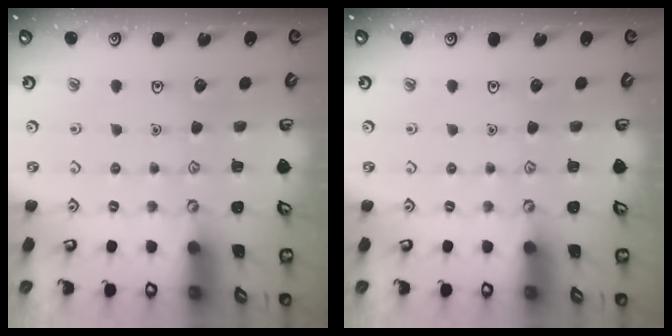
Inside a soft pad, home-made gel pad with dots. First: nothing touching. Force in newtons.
{"total": 0.0}